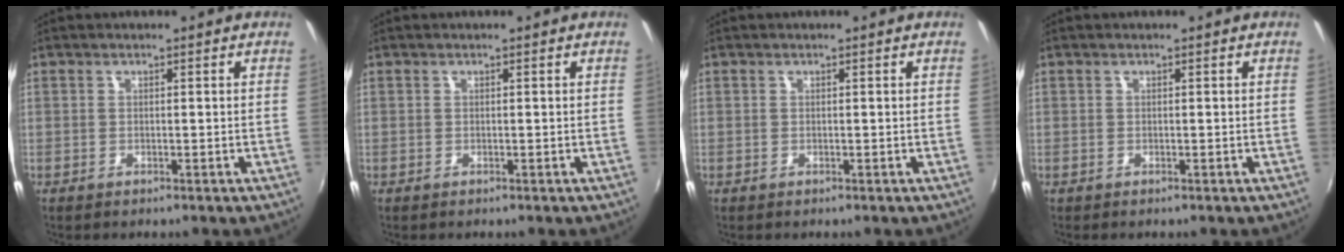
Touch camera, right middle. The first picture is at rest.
{"total": 0.0}
{"total": 0.0}
{"total": 0.0}